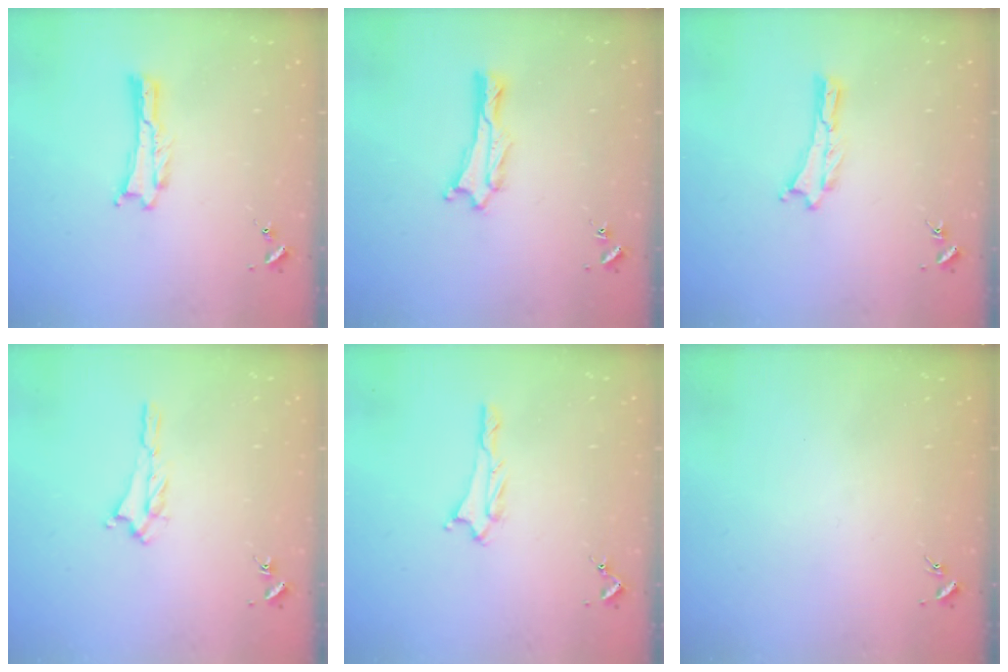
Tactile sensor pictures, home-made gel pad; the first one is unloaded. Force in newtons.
{"total": 0.0}
{"total": 0.0}
{"total": 1.2, "press": 1.1, "slide": 0.5}
{"total": 1.1, "press": 1.0, "slide": 0.1}
{"total": 0.0}